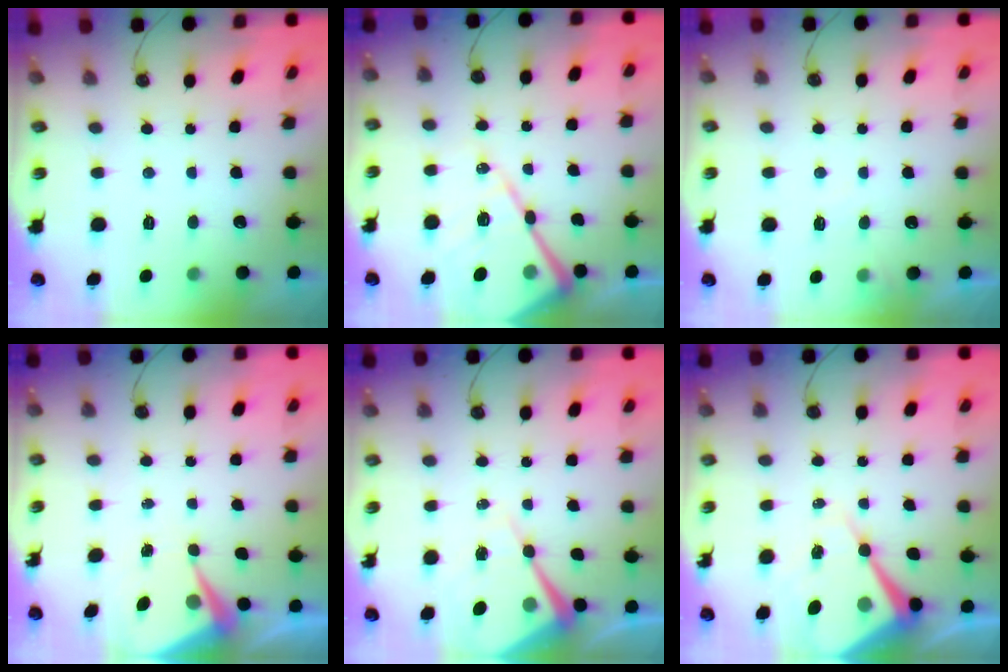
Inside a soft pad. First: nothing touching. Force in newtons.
{"total": 17.1, "press": 17.1, "slide": 1.7}
{"total": 5.0, "press": 4.9, "slide": 0.7}
{"total": 6.7, "press": 6.7, "slide": 0.3}
{"total": 11.7, "press": 11.6, "slide": 1.1}
{"total": 12.8, "press": 12.8, "slide": 1.2}